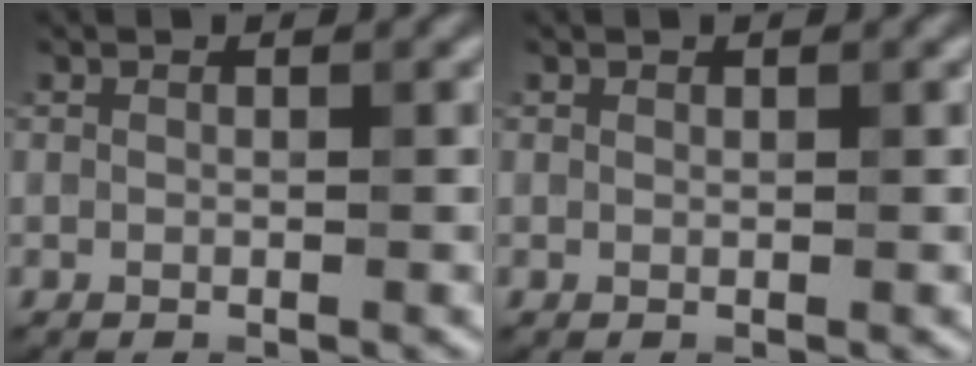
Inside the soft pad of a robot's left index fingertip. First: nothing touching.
{"total": 0.0}